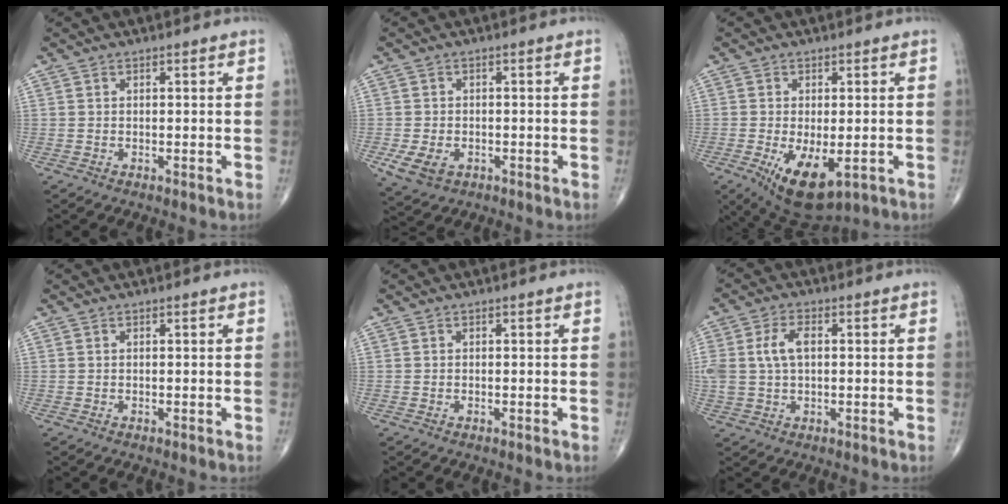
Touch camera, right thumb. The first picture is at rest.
{"total": 5.5, "force": [-1.9, 3.9, 3.4], "torque": [-0.066, 0.000, -0.027]}
{"total": 9.9, "force": [-3.2, 4.6, 8.2], "torque": [-0.133, -0.018, -0.038]}
{"total": 0.0}
{"total": 0.0}
{"total": 7.1, "force": [1.1, 4.1, 5.7], "torque": [-0.132, 0.014, 0.024]}